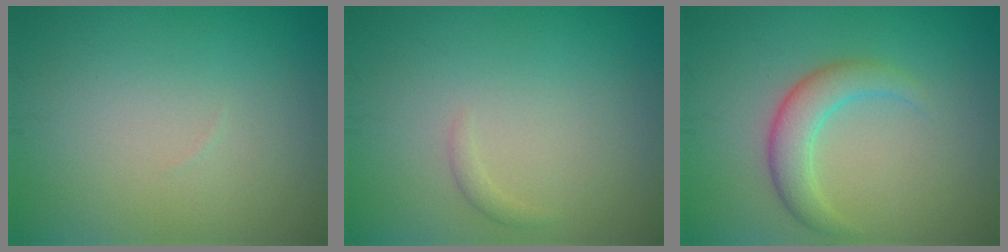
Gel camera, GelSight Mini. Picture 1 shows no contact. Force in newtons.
{"total": 0.7, "press": 0.7, "slide": 0.1}
{"total": 3.2, "press": 3.2, "slide": 0.1}